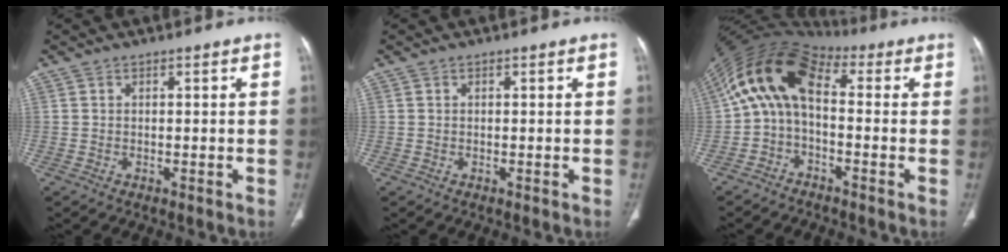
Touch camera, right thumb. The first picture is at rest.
{"total": 0.0}
{"total": 12.7, "force": [0.4, 7.3, 10.4], "torque": [-0.187, 0.049, -0.009]}